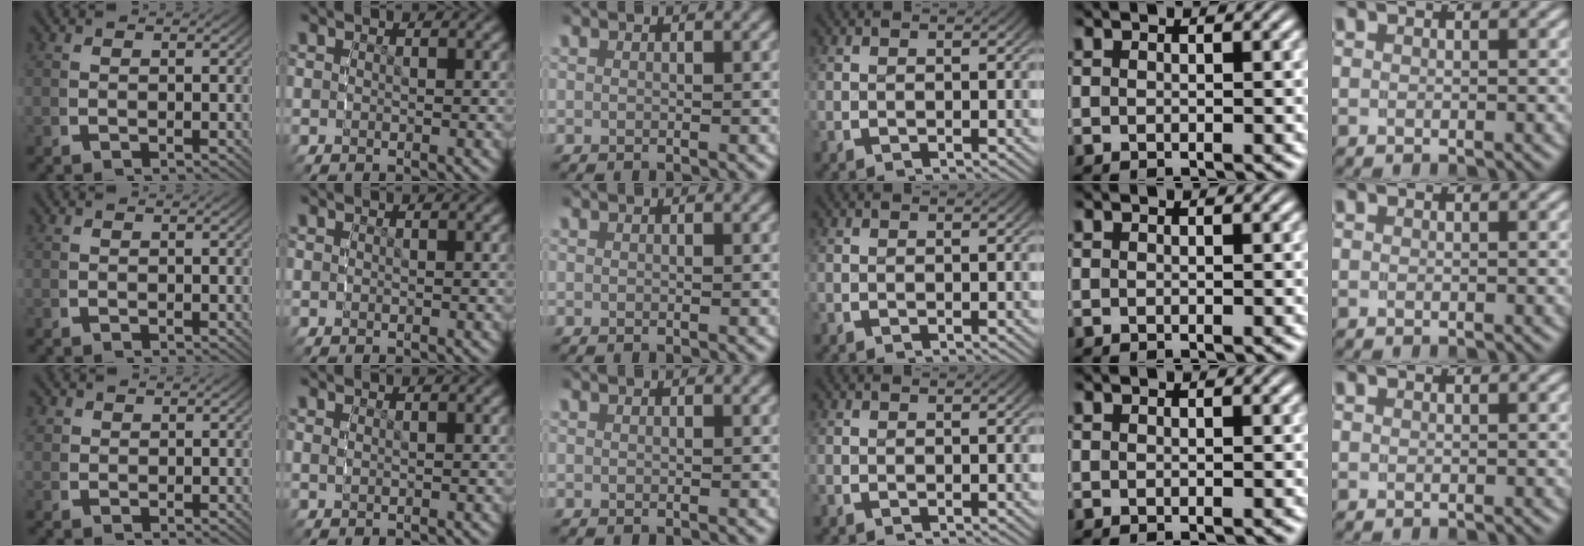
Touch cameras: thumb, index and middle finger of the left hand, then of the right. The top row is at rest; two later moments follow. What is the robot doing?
{"motion": "grasp_and_lifting", "object": "small bumper sticker"}